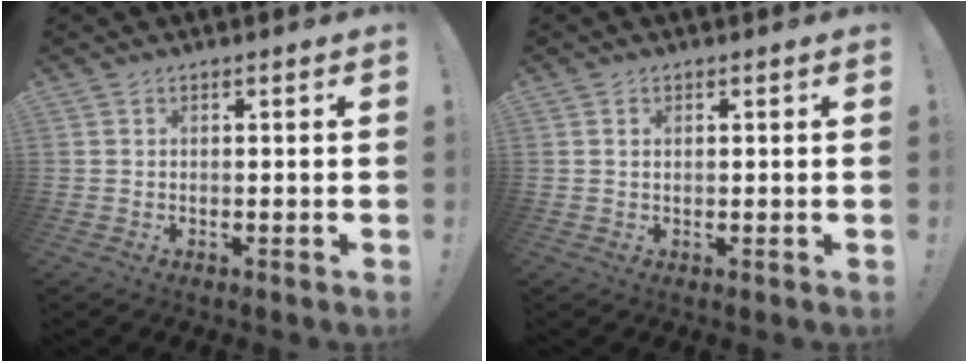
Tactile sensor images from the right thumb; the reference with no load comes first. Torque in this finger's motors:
{"motor_torque": [-0.26, 0.03, -0.17, 0.09, -0.02]}